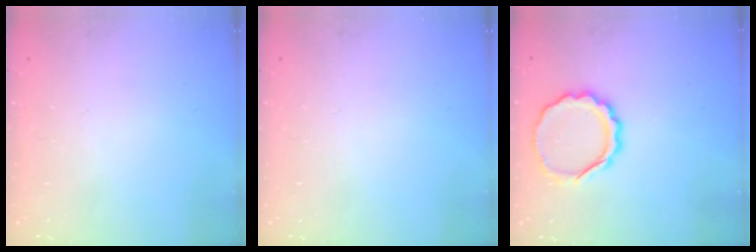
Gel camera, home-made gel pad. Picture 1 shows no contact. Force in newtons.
{"total": 0.0}
{"total": 10.2, "press": 10.0, "slide": 1.9}